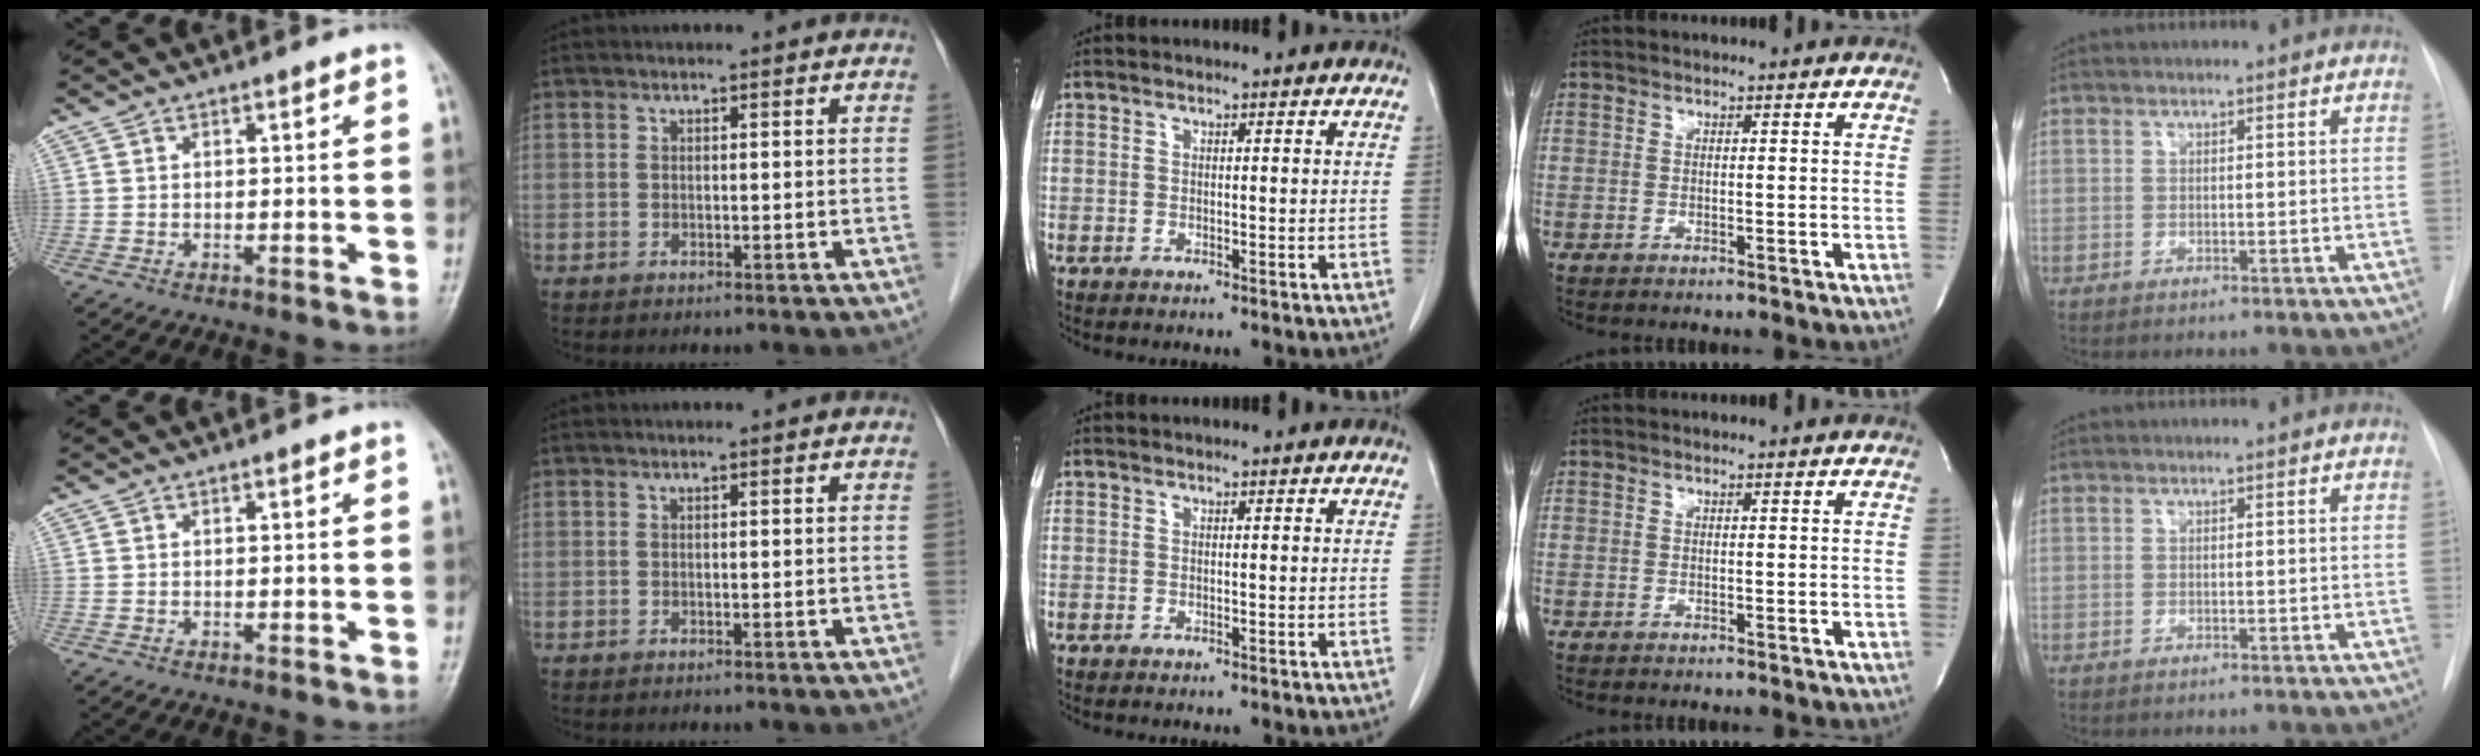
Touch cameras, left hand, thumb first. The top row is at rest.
{}